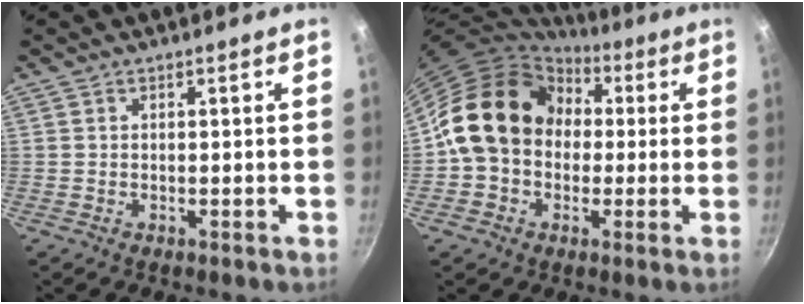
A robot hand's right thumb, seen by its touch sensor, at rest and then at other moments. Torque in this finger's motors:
{"motor_torque": [1.85, 3.15, 1.46, -0.36, 0.56]}